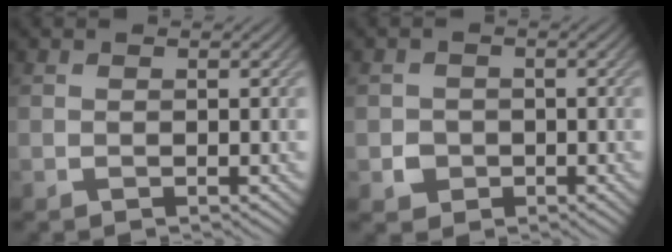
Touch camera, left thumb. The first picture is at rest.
{"total": 2.2, "force": [-0.6, 2.1, 0.5], "torque": [-0.006, 0.000, -0.012]}